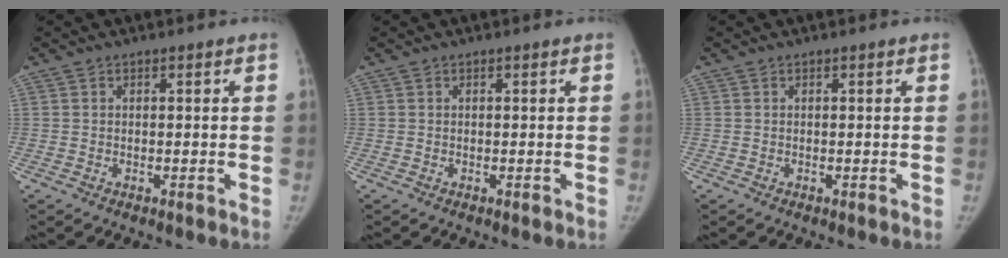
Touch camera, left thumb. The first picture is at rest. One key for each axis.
{"total": 0.0}
{"total": 0.0}